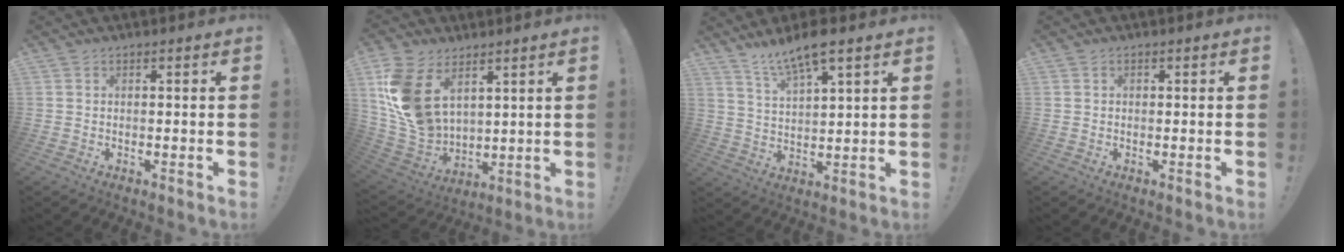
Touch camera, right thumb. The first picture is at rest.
{"total": 17.2, "force": [7.0, 11.2, 11.0], "torque": [-0.226, -0.042, 0.135]}
{"total": 9.7, "force": [7.6, 1.7, 5.7], "torque": [-0.102, -0.042, 0.133]}
{"total": 0.5, "force": [0.0, 0.5, 0.2], "torque": [-0.012, 0.005, 0.001]}